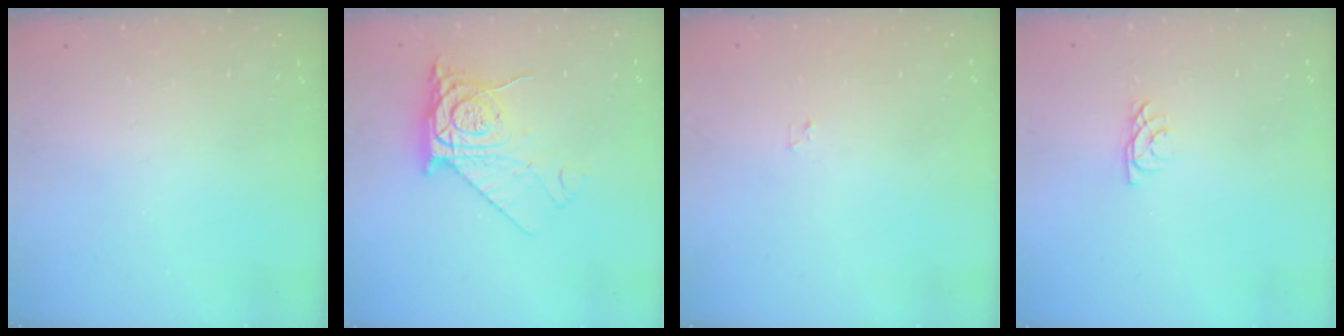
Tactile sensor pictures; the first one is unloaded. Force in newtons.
{"total": 11.1, "press": 11.1, "slide": 1.1}
{"total": 1.6, "press": 1.6, "slide": 0.2}
{"total": 3.7, "press": 3.7, "slide": 0.7}